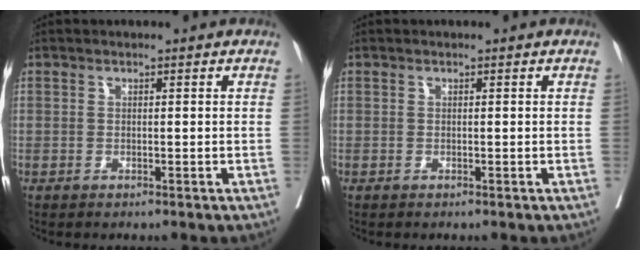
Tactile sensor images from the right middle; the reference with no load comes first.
{"total": 0.0}